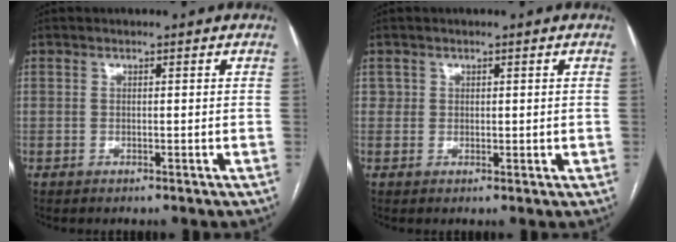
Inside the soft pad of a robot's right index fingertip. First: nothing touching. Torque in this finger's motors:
{"motor_torque": [-0.01, 0.28, -0.02, 0.00]}